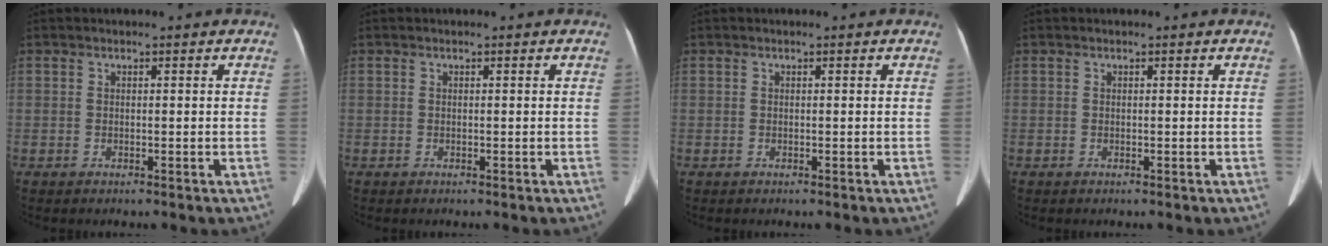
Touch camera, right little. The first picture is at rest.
{"total": 0.0}
{"total": 0.0}
{"total": 0.0}